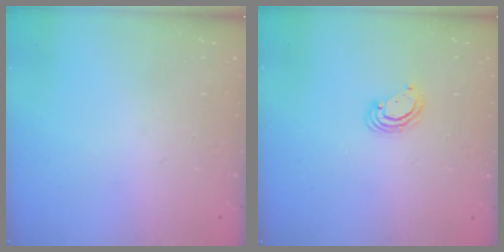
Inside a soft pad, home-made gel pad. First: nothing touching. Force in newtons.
{"total": 4.4, "press": 4.4, "slide": 0.5}